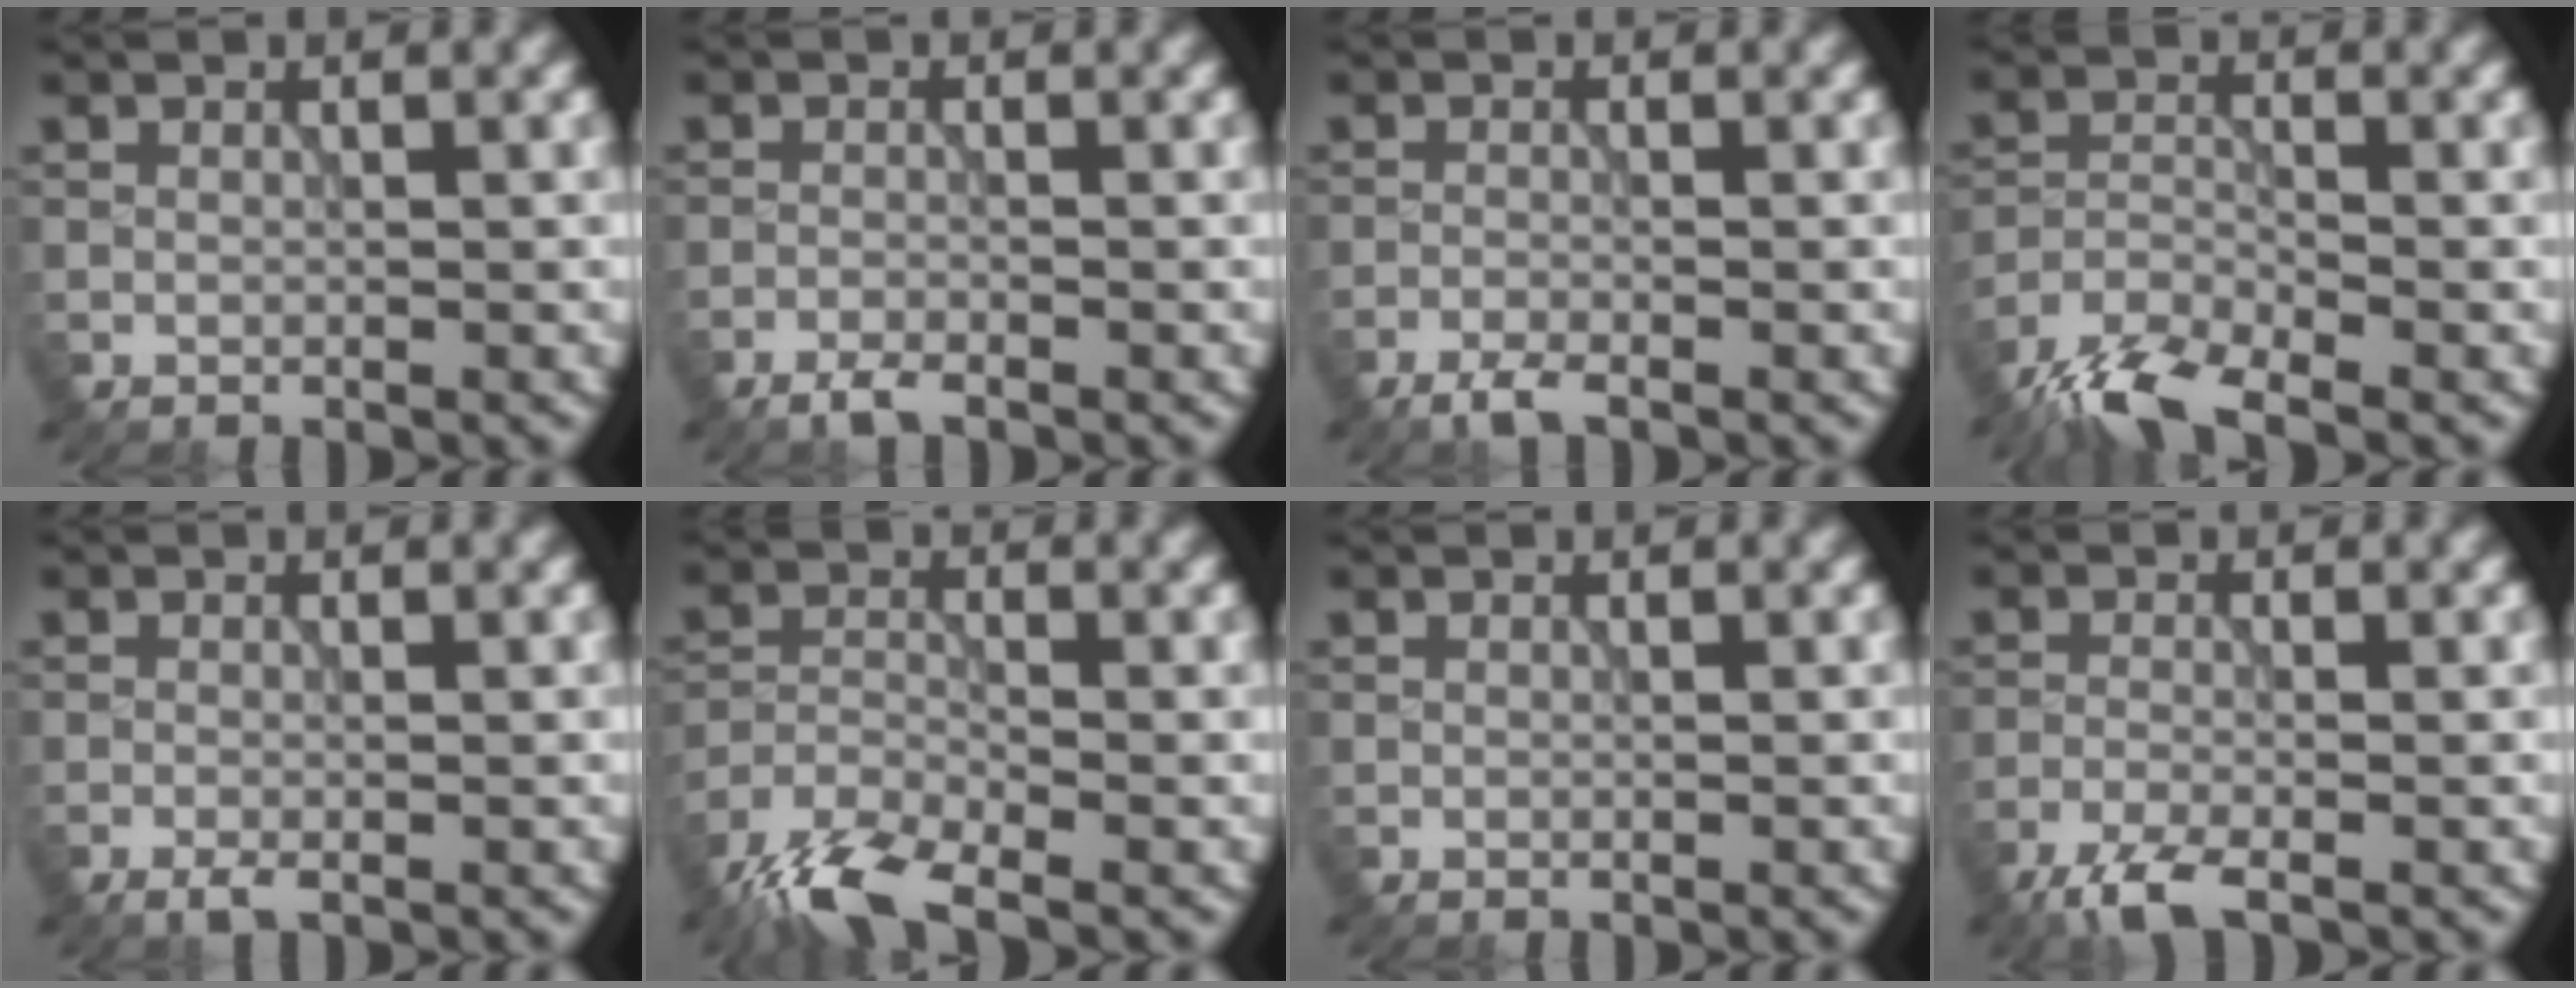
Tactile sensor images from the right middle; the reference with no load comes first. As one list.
[{"total": 1.5, "force": [-1.3, 0.2, 0.8], "torque": [-0.017, -0.002, -0.029]}, {"total": 1.9, "force": [-1.5, 0.3, 1.1], "torque": [-0.023, -0.005, -0.035]}, {"total": 6.1, "force": [-4.9, 1.7, 3.3], "torque": [-0.063, -0.010, -0.100]}, {"total": 1.2, "force": [-0.7, 0.2, 0.9], "torque": [-0.018, -0.002, -0.017]}, {"total": 6.8, "force": [-5.2, 1.9, 4.0], "torque": [-0.079, -0.011, -0.107]}, {"total": 0.0}, {"total": 3.3, "force": [-2.5, 0.6, 2.1], "torque": [-0.049, -0.009, -0.060]}]